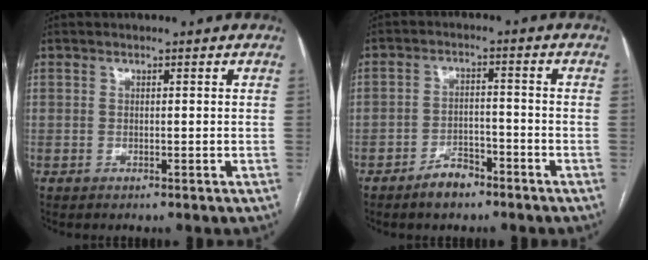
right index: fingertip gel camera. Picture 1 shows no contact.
{"total": 4.6, "force": [-3.5, 2.2, 2.2], "torque": [-0.036, 0.005, -0.055]}